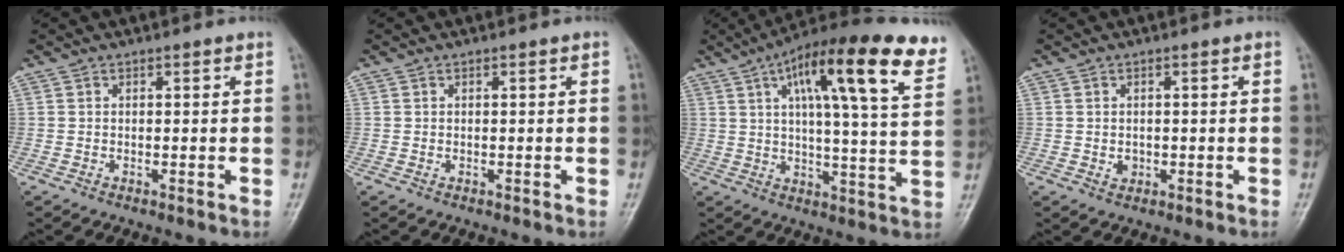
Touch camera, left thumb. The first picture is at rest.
{"total": 0.0}
{"total": 21.5, "force": [10.7, 4.9, 18.0], "torque": [-0.248, -0.009, 0.152]}
{"total": 1.5, "force": [-0.3, 1.4, 0.6], "torque": [-0.001, 0.003, -0.001]}